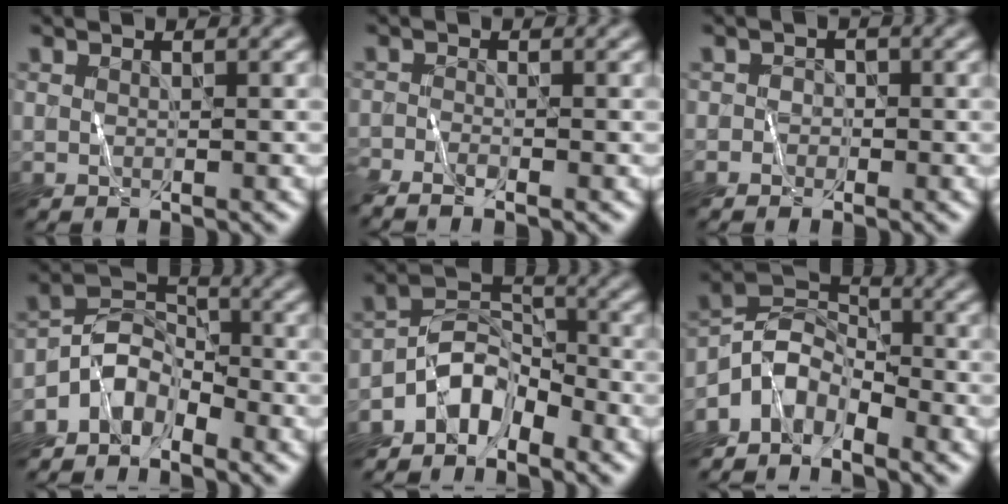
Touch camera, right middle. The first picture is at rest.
{"total": 2.8, "force": [-2.4, 0.1, 1.3], "torque": [-0.035, -0.008, -0.050]}
{"total": 1.0, "force": [-0.8, 0.5, -0.4], "torque": [0.021, 0.000, -0.018]}
{"total": 3.9, "force": [-3.1, 2.0, 1.4], "torque": [-0.021, 0.010, -0.066]}
{"total": 4.1, "force": [-3.3, 1.9, 1.6], "torque": [-0.023, 0.014, -0.070]}
{"total": 4.4, "force": [-3.4, 2.2, 1.7], "torque": [-0.025, 0.006, -0.075]}